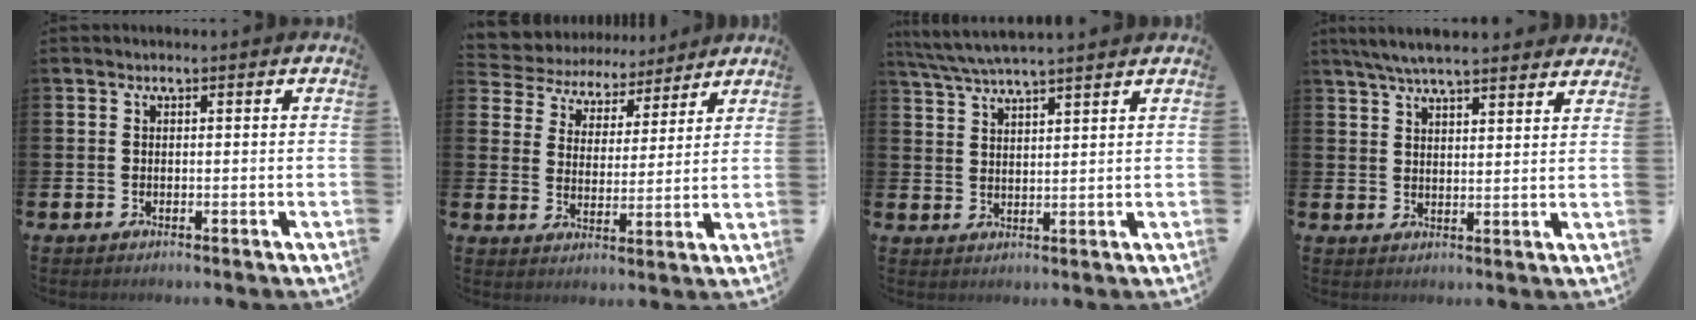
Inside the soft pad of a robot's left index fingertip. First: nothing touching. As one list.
[{"total": 5.5, "force": [4.8, 2.7, -0.4], "torque": [-0.023, -0.039, 0.081]}, {"total": 5.1, "force": [4.9, -0.1, 1.6], "torque": [-0.049, -0.018, 0.089]}, {"total": 6.2, "force": [5.9, 0.7, 2.0], "torque": [-0.051, -0.021, 0.106]}]